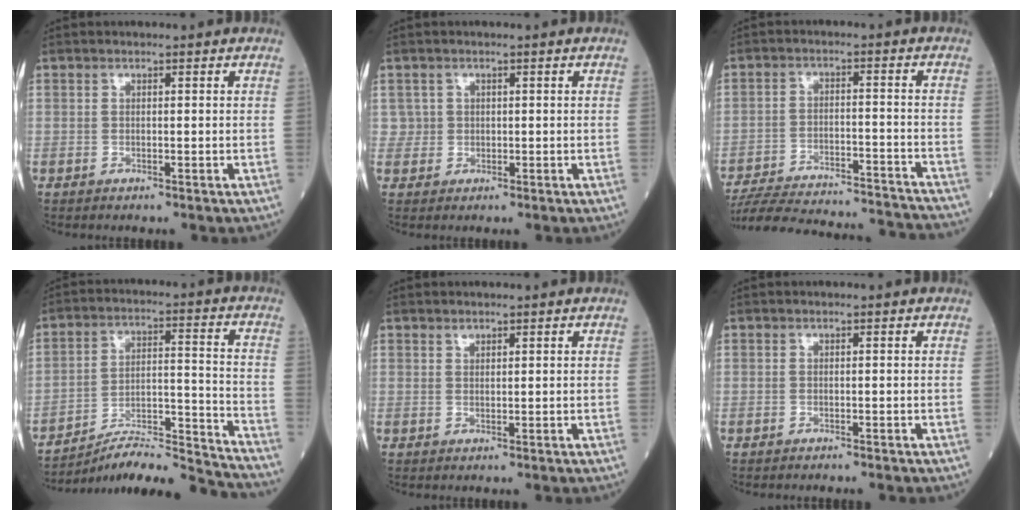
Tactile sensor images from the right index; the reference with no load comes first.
{"total": 1.6, "force": [0.4, 1.5, -0.3], "torque": [0.016, 0.004, 0.006]}
{"total": 24.7, "force": [-23.3, 1.9, 7.9], "torque": [-0.133, -0.028, -0.318]}
{"total": 15.0, "force": [-14.6, -1.4, 3.1], "torque": [-0.046, 0.029, -0.235]}
{"total": 0.8, "force": [0.7, 0.2, 0.1], "torque": [-0.005, -0.002, 0.015]}
{"total": 1.3, "force": [-1.1, -0.1, 0.5], "torque": [-0.007, 0.001, -0.012]}